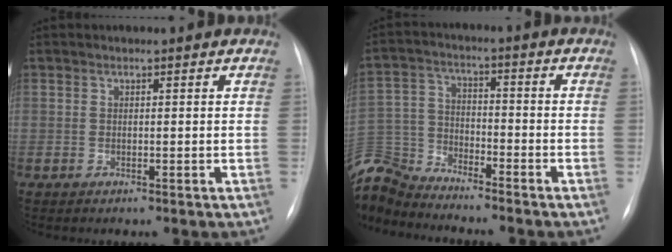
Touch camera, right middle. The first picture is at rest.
{"total": 11.6, "force": [-11.4, 1.9, 1.0], "torque": [-0.035, 0.021, -0.222]}